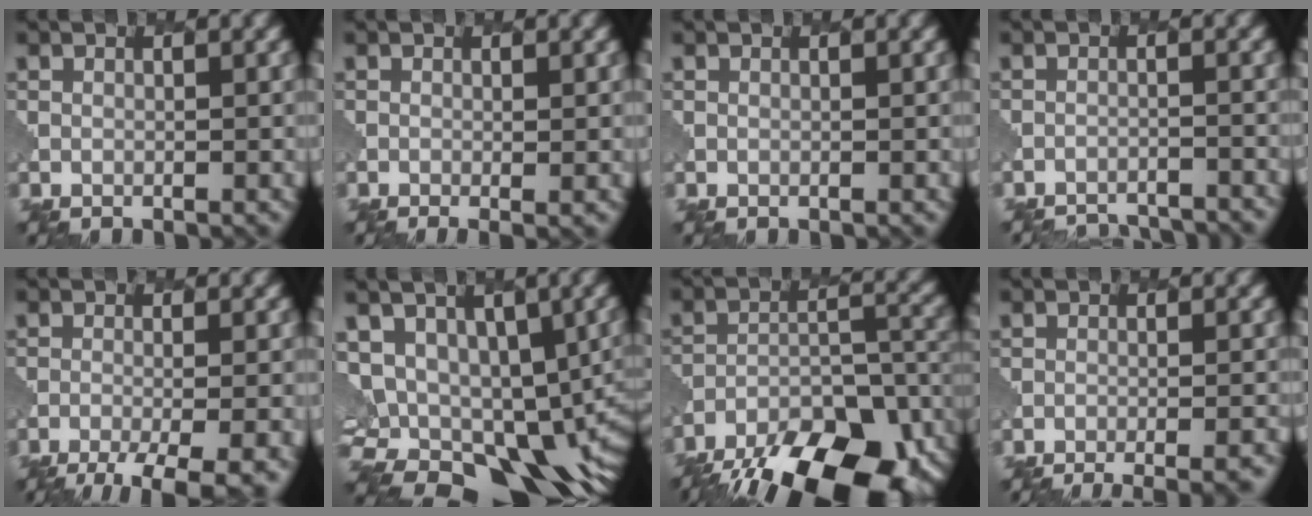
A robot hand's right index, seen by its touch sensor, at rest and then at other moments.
{"total": 2.2, "force": [-0.3, 0.7, 2.0], "torque": [-0.027, 0.004, 0.001]}
{"total": 0.0}
{"total": 8.3, "force": [-8.2, 1.3, 0.7], "torque": [-0.008, 0.007, -0.107]}
{"total": 7.0, "force": [-4.9, 1.5, 4.7], "torque": [-0.087, -0.020, -0.072]}
{"total": 13.2, "force": [-0.4, 8.4, 10.2], "torque": [-0.151, -0.025, 0.032]}
{"total": 14.5, "force": [-10.4, 5.5, 8.5], "torque": [-0.184, -0.007, -0.159]}
{"total": 8.3, "force": [-7.3, 2.2, 3.4], "torque": [-0.030, 0.002, -0.068]}